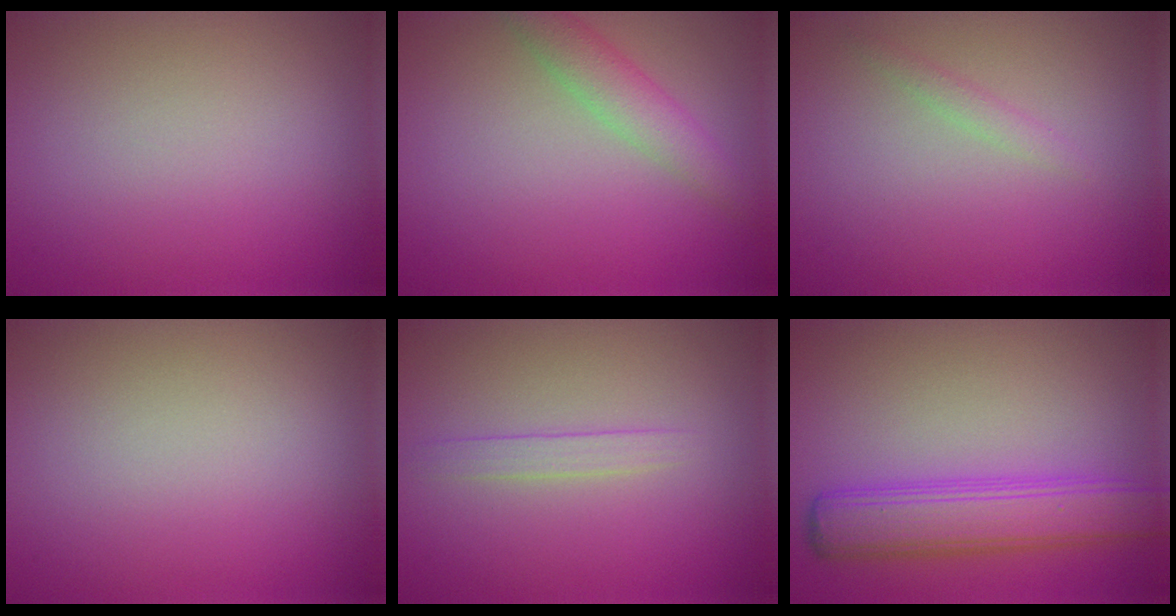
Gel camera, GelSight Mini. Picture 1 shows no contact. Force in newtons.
{"total": 2.9, "press": 2.9, "slide": 0.1}
{"total": 1.0, "press": 1.0, "slide": 0.0}
{"total": 0.0}
{"total": 1.3, "press": 1.3, "slide": 0.1}
{"total": 5.5, "press": 5.5, "slide": 0.1}